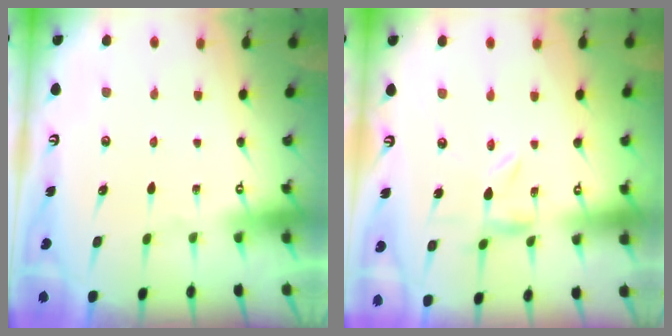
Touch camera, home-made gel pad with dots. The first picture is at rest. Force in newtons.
{"total": 1.6, "press": 1.6, "slide": 0.3}